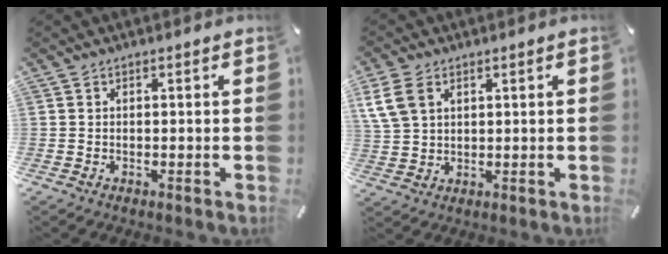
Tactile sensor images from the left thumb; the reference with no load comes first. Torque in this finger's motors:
{"motor_torque": [1.43, 1.19, 0.62, -0.45, 0.29]}